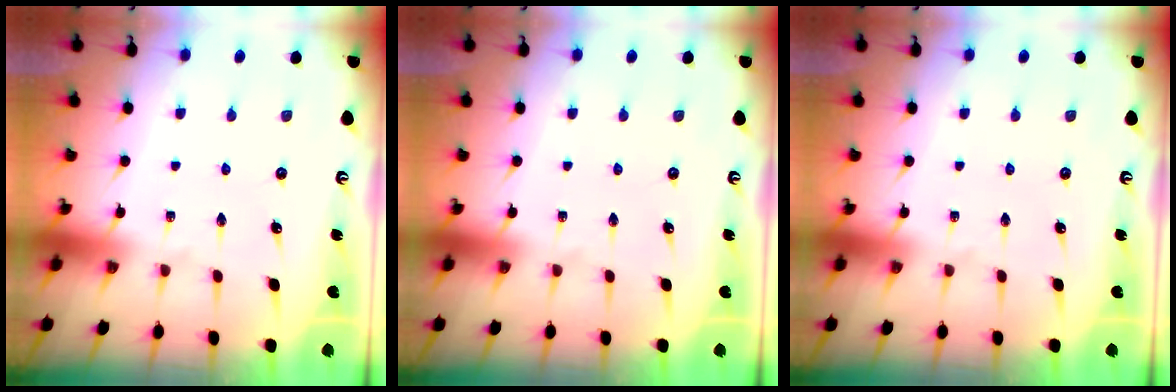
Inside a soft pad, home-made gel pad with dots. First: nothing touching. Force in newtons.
{"total": 0.0}
{"total": 0.0}